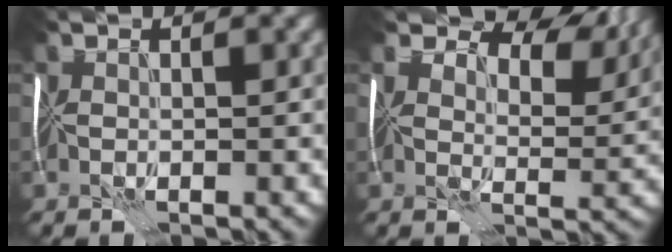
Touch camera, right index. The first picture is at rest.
{"total": 8.7, "force": [6.1, 4.2, 4.6], "torque": [-0.073, 0.000, 0.085]}